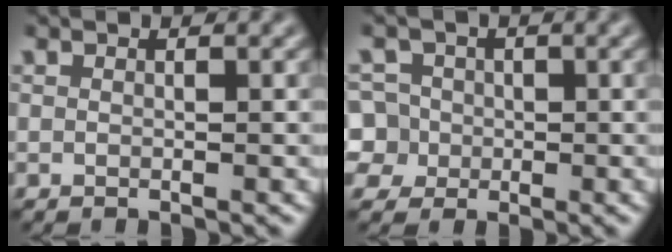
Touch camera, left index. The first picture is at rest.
{"total": 5.9, "force": [-0.3, 5.7, 1.8], "torque": [-0.033, 0.036, -0.027]}